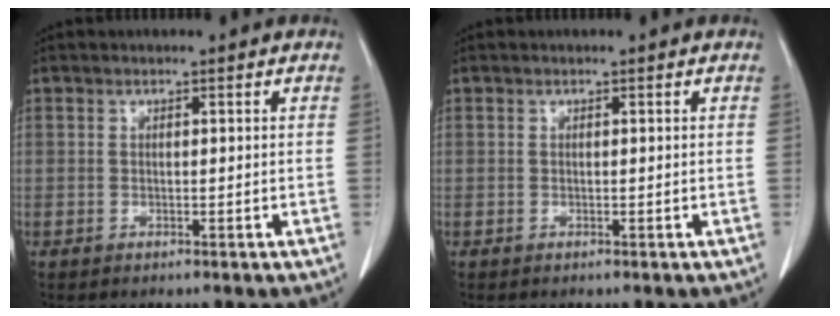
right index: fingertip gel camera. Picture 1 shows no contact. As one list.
[{"total": 0.0}]